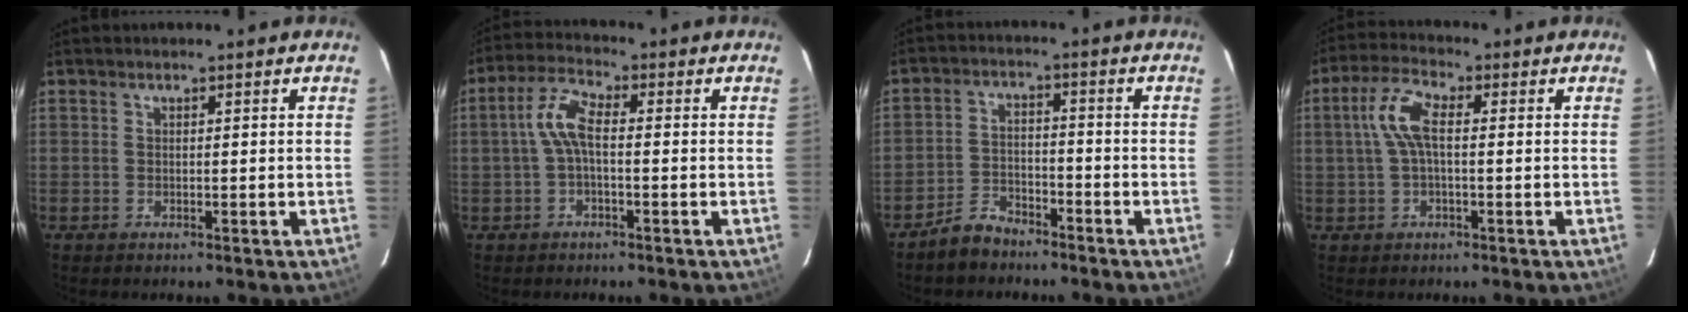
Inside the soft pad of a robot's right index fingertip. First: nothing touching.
{"total": 5.5, "force": [-0.5, 1.9, 5.1], "torque": [-0.113, 0.018, -0.012]}
{"total": 5.5, "force": [-4.6, 2.7, 1.4], "torque": [-0.045, 0.015, -0.081]}
{"total": 6.5, "force": [0.5, 2.4, 6.0], "torque": [-0.127, 0.017, 0.009]}